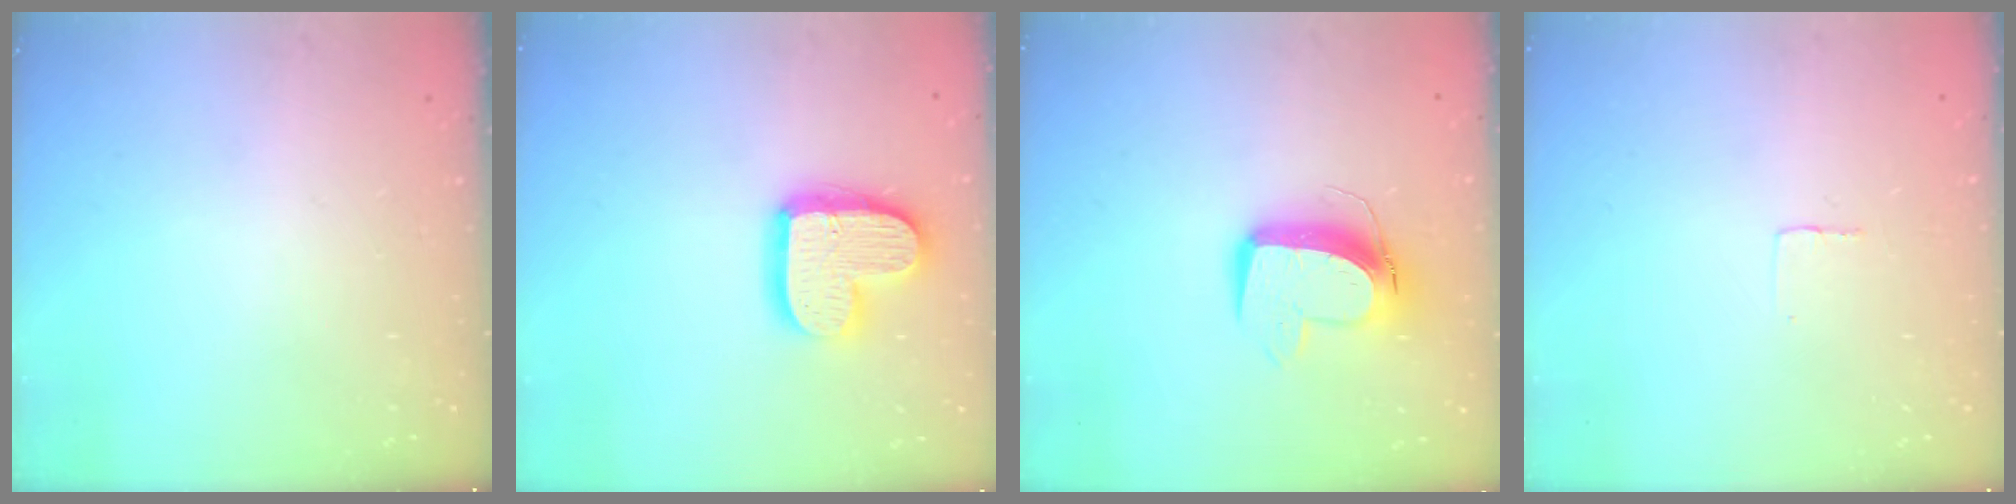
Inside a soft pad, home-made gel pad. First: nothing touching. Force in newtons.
{"total": 16.1, "press": 16.1, "slide": 1.3}
{"total": 11.7, "press": 11.6, "slide": 1.5}
{"total": 2.4, "press": 2.4, "slide": 0.1}